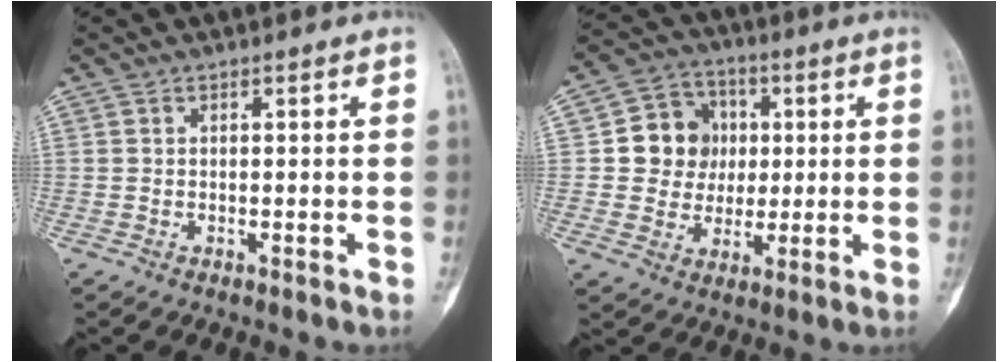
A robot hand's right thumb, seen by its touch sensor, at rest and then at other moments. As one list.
[{"total": 10.5, "force": [1.3, 9.7, 3.9], "torque": [-0.014, 0.008, 0.021]}]